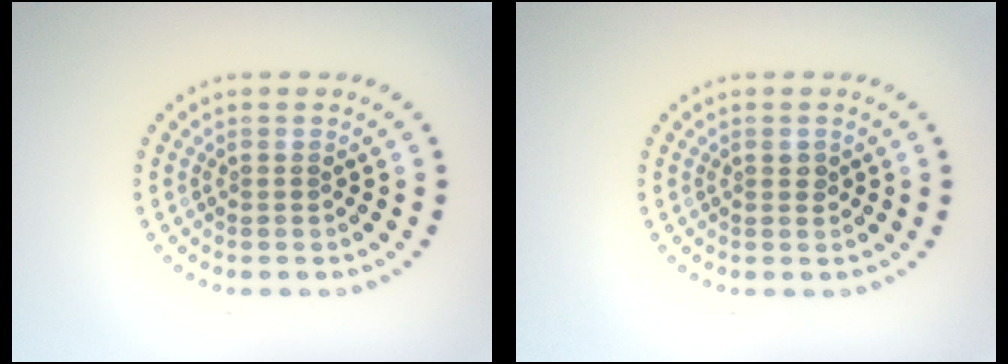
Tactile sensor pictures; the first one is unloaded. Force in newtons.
{"total": 0.8, "press": 0.8, "slide": 0.2}